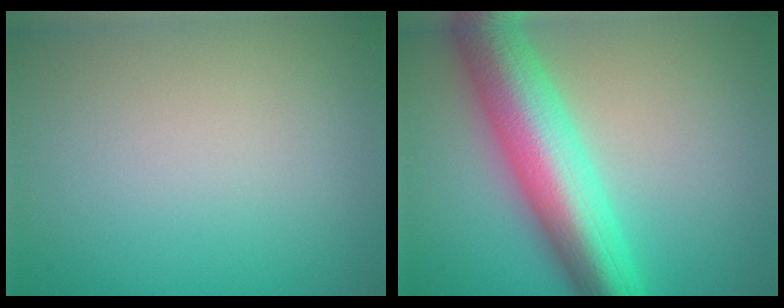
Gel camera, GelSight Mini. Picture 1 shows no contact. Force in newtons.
{"total": 10.3, "press": 10.3, "slide": 0.2}